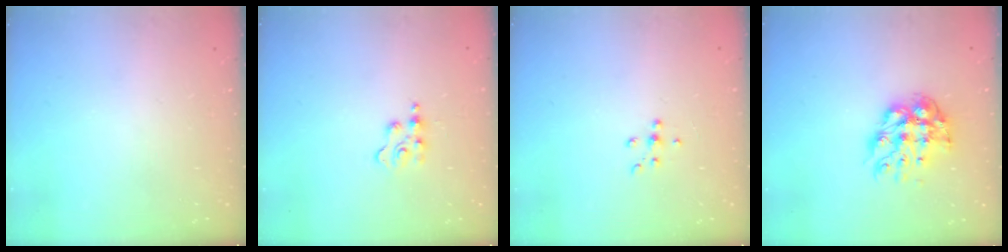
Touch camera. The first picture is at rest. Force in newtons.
{"total": 3.4, "press": 3.4, "slide": 0.3}
{"total": 5.8, "press": 5.7, "slide": 1.1}
{"total": 10.9, "press": 10.8, "slide": 0.9}